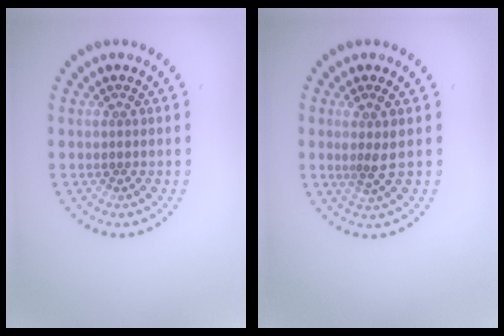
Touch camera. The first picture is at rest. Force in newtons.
{"total": 1.9, "press": 1.5, "slide": 1.3}